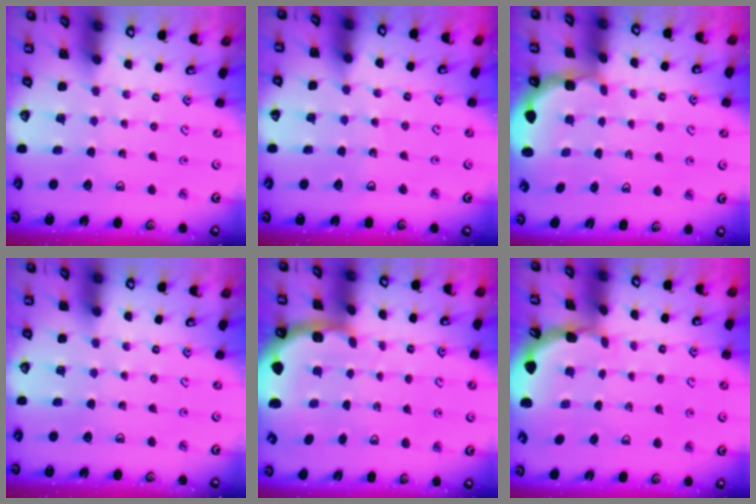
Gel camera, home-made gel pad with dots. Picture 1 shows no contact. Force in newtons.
{"total": 2.5, "press": 2.5, "slide": 0.2}
{"total": 2.4, "press": 1.7, "slide": 1.6}
{"total": 0.0}
{"total": 3.7, "press": 3.2, "slide": 1.8}
{"total": 1.6, "press": 1.6, "slide": 0.1}